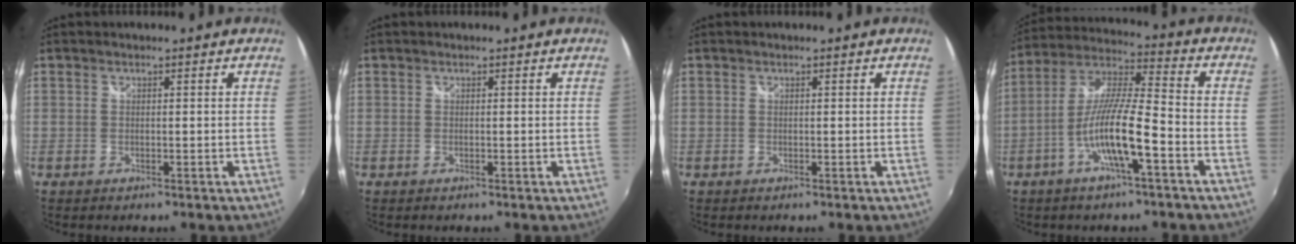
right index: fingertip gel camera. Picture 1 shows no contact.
{"total": 0.0}
{"total": 0.0}
{"total": 12.2, "force": [-5.1, 1.3, 11.0], "torque": [-0.222, 0.001, -0.098]}